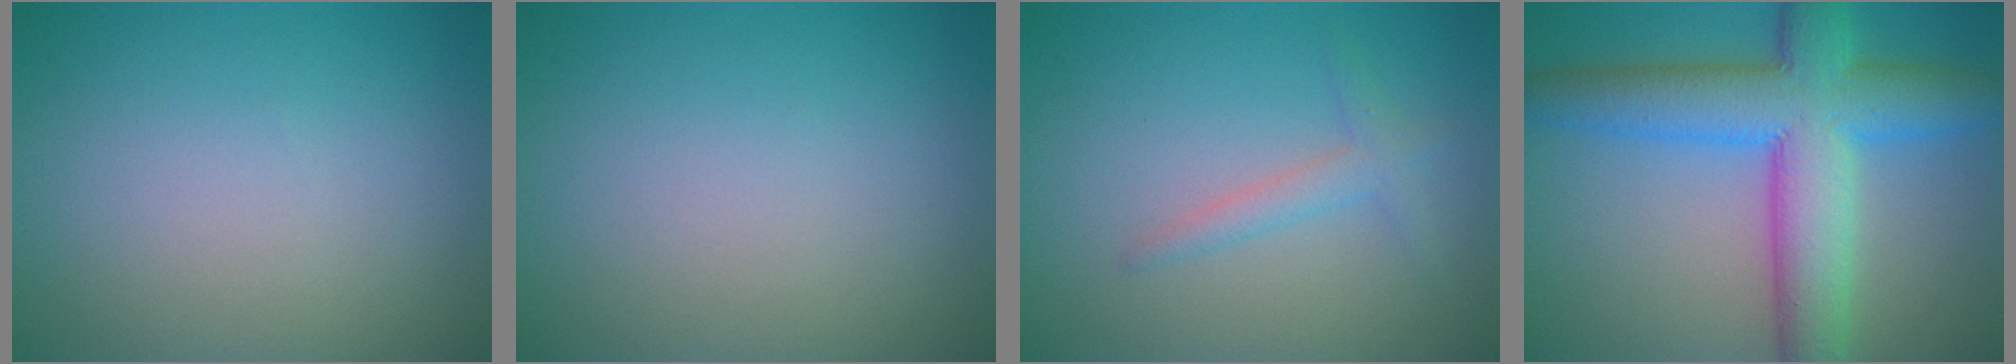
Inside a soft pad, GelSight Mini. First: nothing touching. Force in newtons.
{"total": 0.0}
{"total": 1.7, "press": 1.7, "slide": 0.1}
{"total": 10.2, "press": 10.2, "slide": 0.1}